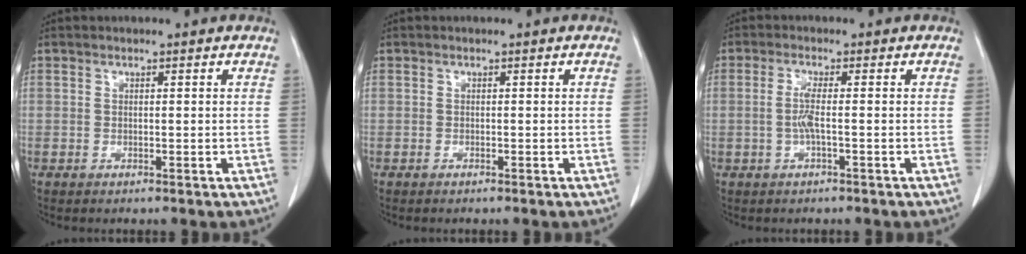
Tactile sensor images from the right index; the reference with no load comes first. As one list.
[{"total": 0.0}, {"total": 2.8, "force": [-0.4, 0.0, 2.7], "torque": [-0.061, -0.001, -0.011]}]